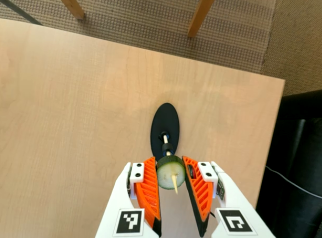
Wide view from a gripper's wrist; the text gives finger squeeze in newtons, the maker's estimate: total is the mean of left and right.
{"total": 9.1, "left": 9.2, "right": 9.0}